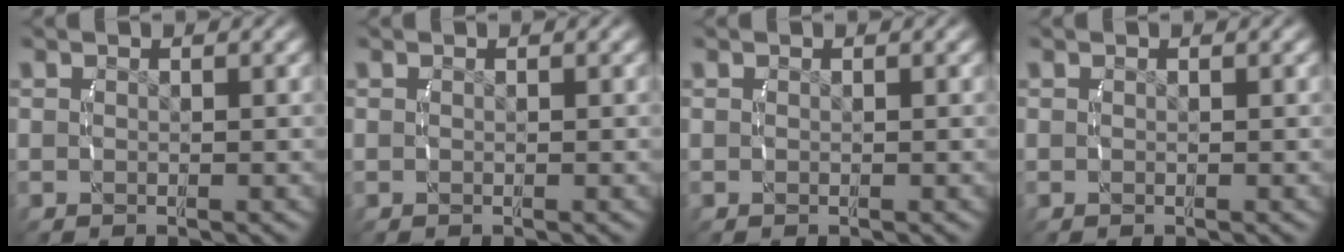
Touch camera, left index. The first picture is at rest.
{"total": 0.0}
{"total": 0.0}
{"total": 0.0}